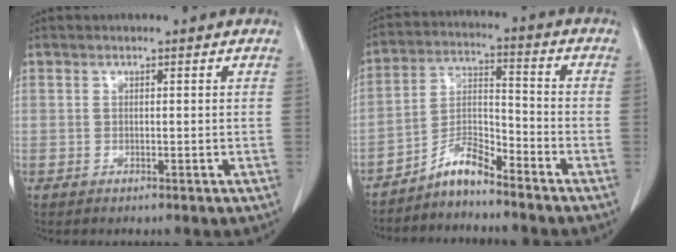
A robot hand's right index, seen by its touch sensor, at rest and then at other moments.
{"total": 6.2, "force": [-5.4, 1.0, 2.8], "torque": [-0.054, 0.010, -0.104]}